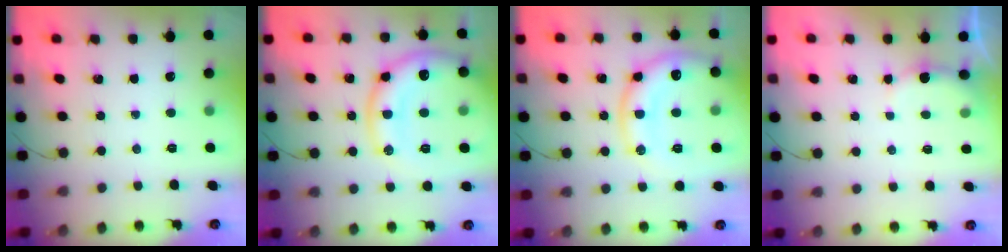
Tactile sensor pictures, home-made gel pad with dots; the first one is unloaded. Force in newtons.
{"total": 19.3, "press": 19.2, "slide": 1.9}
{"total": 17.2, "press": 17.1, "slide": 1.7}
{"total": 2.7, "press": 2.6, "slide": 0.6}